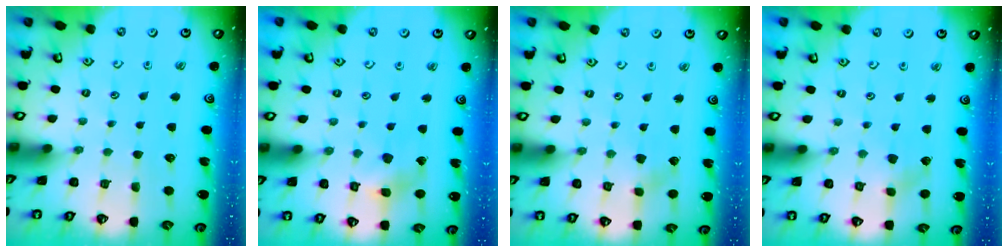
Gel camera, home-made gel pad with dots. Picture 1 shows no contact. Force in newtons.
{"total": 8.5, "press": 8.4, "slide": 0.9}
{"total": 2.6, "press": 2.6, "slide": 0.5}
{"total": 4.1, "press": 4.0, "slide": 0.4}